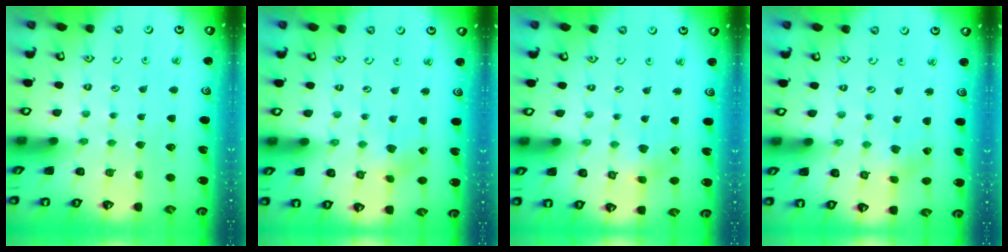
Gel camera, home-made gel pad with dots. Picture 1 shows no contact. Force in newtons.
{"total": 2.7, "press": 2.6, "slide": 0.6}
{"total": 2.4, "press": 2.4, "slide": 0.2}
{"total": 0.7, "press": 0.6, "slide": 0.2}